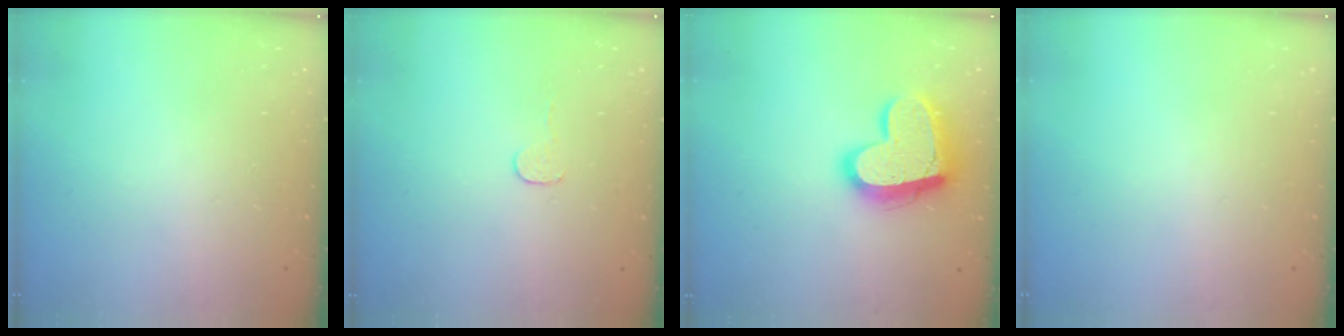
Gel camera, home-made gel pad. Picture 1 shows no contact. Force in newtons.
{"total": 3.0, "press": 3.0, "slide": 0.3}
{"total": 18.1, "press": 18.1, "slide": 1.6}
{"total": 0.0}